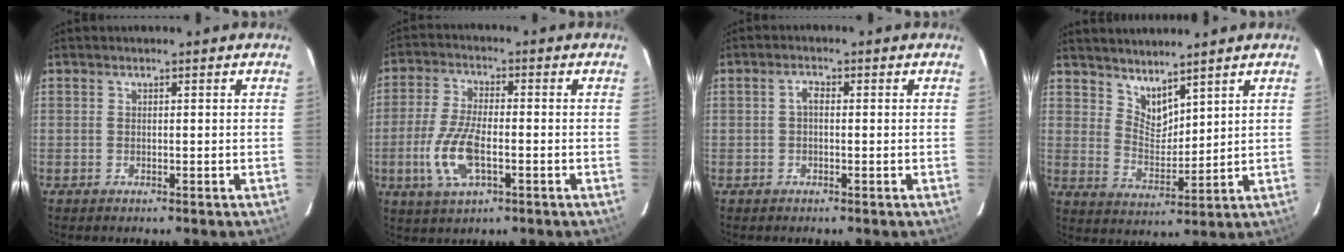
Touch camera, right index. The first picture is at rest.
{"total": 10.0, "force": [-2.9, 4.0, 8.7], "torque": [-0.188, -0.005, -0.055]}
{"total": 1.6, "force": [-0.1, 0.8, 1.3], "torque": [-0.027, 0.009, -0.004]}
{"total": 6.1, "force": [5.2, 2.2, 2.3], "torque": [-0.033, -0.005, 0.101]}